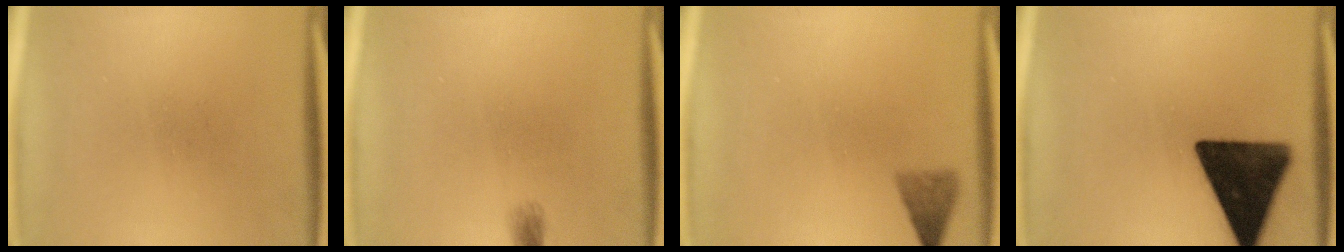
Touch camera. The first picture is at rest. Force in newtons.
{"total": 1.4}
{"total": 2.5}
{"total": 16.5}